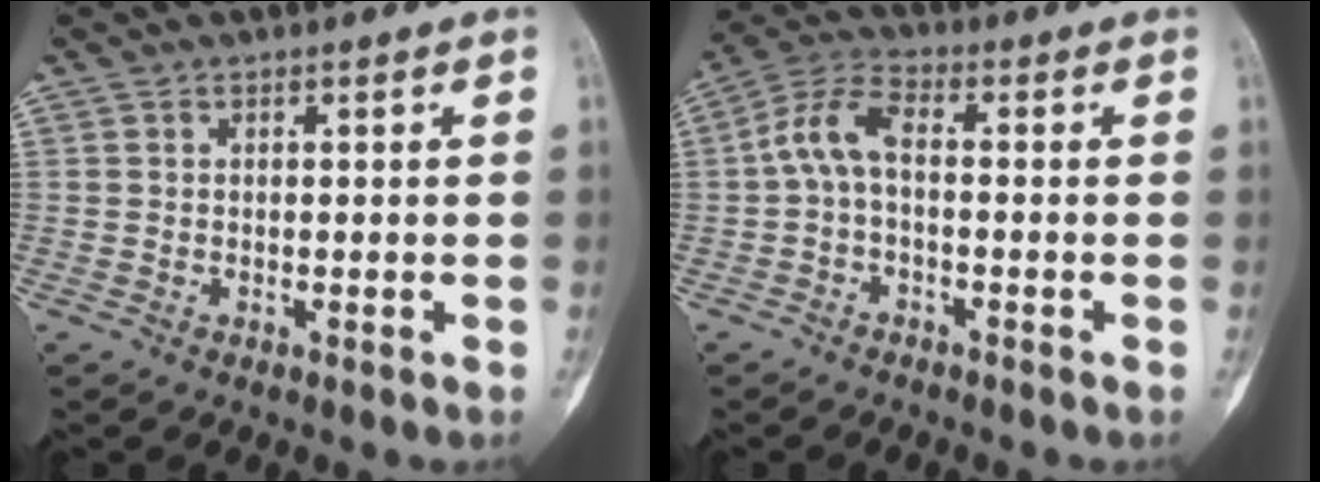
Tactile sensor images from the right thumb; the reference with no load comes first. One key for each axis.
{"total": 6.5, "fx": -0.6, "fy": 3.0, "fz": 5.7, "tx": -0.121, "ty": 0.027, "tz": -0.024}